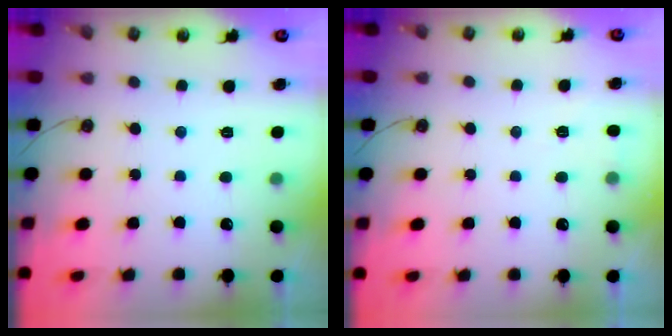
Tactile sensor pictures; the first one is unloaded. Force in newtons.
{"total": 2.7, "press": 2.6, "slide": 0.8}